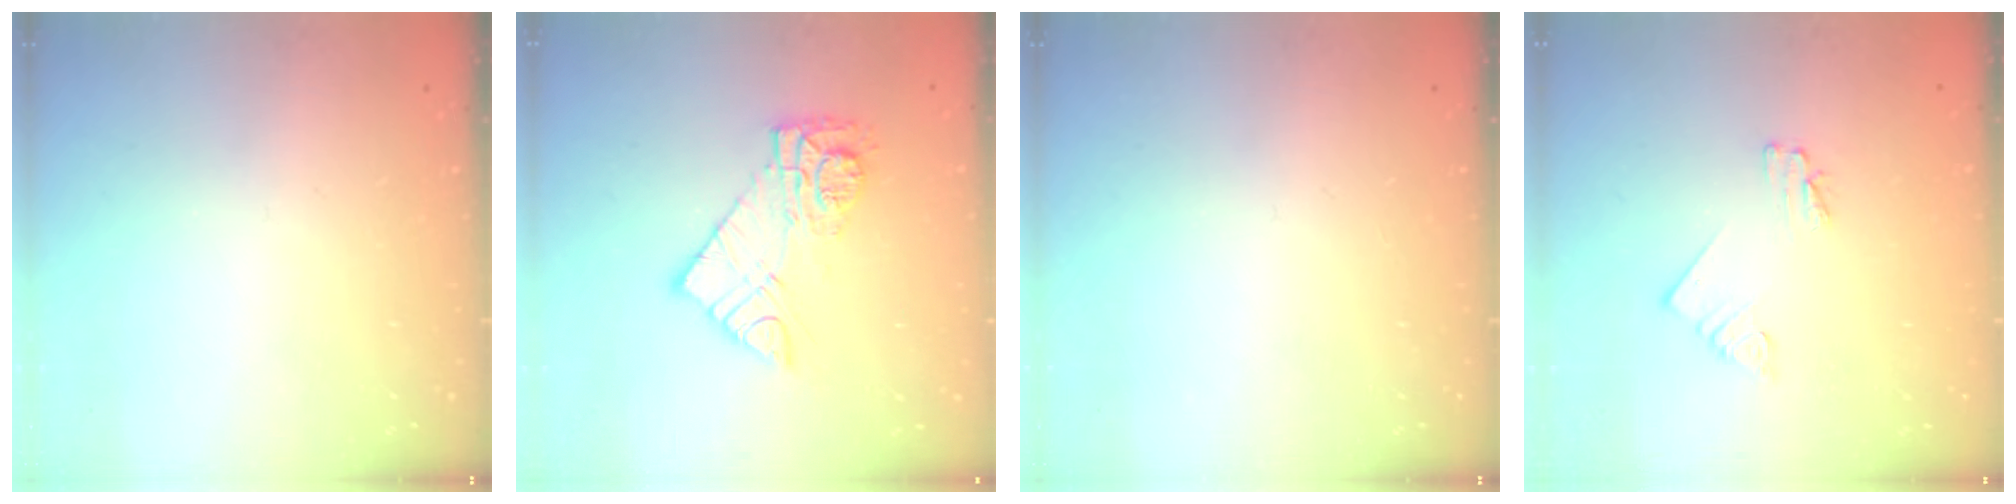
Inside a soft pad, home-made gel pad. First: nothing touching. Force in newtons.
{"total": 11.7, "press": 11.6, "slide": 1.0}
{"total": 0.0}
{"total": 1.7, "press": 1.7, "slide": 0.1}